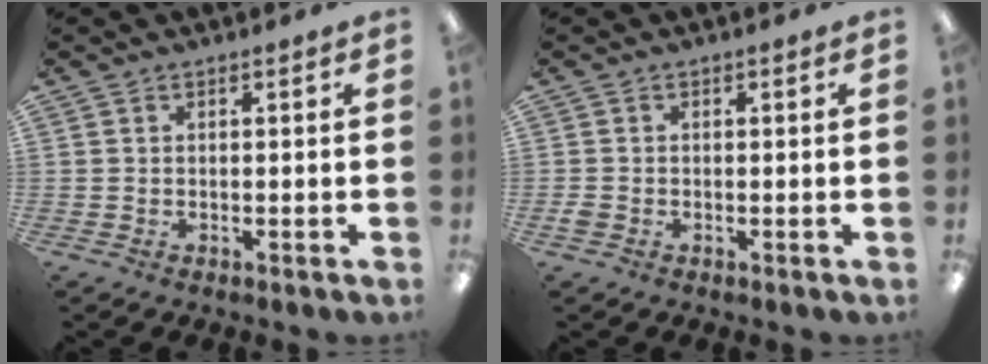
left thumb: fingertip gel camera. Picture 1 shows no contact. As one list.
[{"total": 1.3, "force": [-0.6, 1.0, 0.5], "torque": [-0.007, 0.002, -0.011]}]